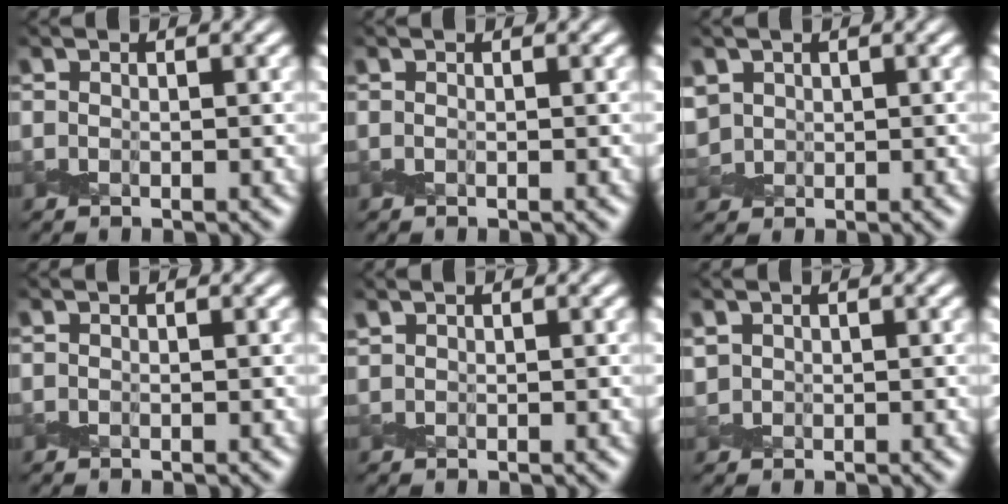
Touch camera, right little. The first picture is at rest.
{"total": 0.0}
{"total": 1.5, "force": [0.6, 1.4, 0.2], "torque": [-0.010, -0.001, 0.014]}
{"total": 0.0}
{"total": 0.6, "force": [0.6, 0.0, -0.2], "torque": [0.003, 0.002, 0.015]}
{"total": 0.8, "force": [0.6, 0.5, -0.2], "torque": [0.002, 0.000, 0.013]}